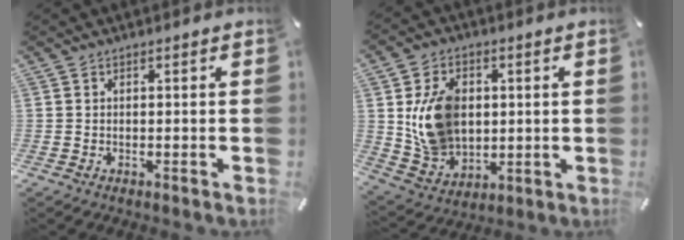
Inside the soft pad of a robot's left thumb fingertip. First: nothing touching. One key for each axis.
{"total": 13.2, "fx": 1.9, "fy": 10.7, "fz": 7.5, "tx": -0.153, "ty": 0.009, "tz": 0.038}